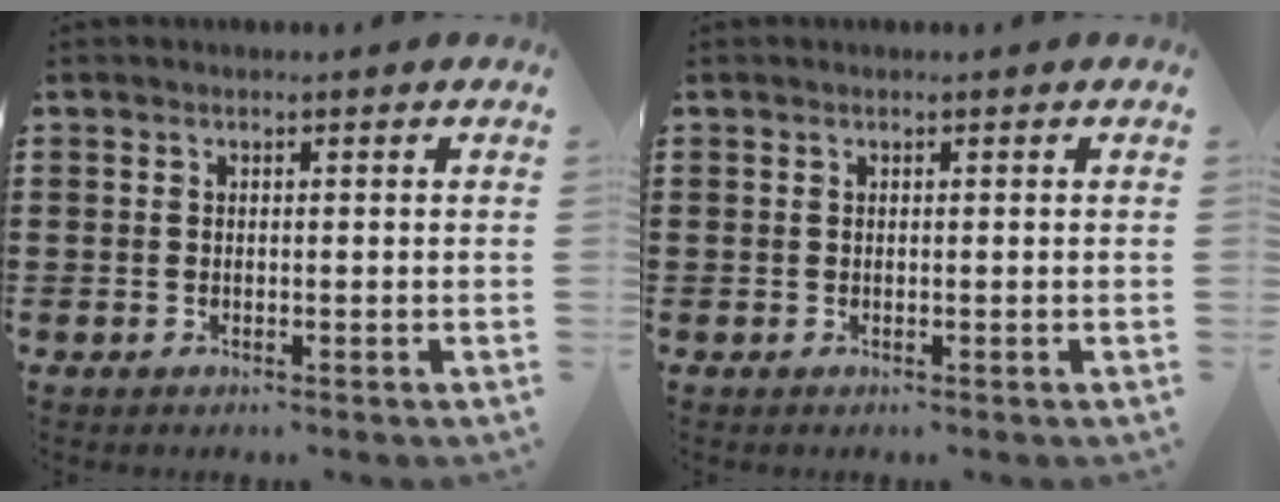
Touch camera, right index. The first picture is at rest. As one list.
[{"total": 0.0}]